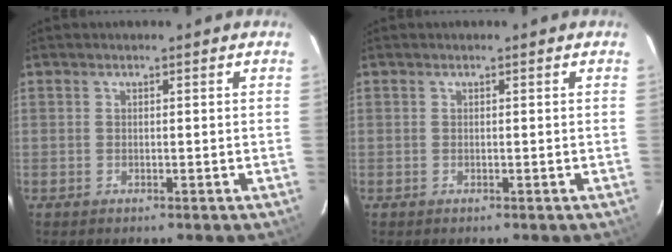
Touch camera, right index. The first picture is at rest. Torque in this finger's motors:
{"motor_torque": [-0.01, 0.01, 0.03, 0.00]}